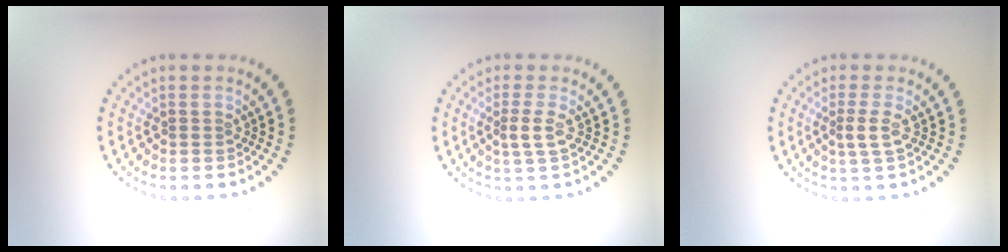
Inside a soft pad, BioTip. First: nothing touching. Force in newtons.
{"total": 1.8, "press": 1.4, "slide": 1.1}
{"total": 1.8, "press": 1.4, "slide": 1.1}